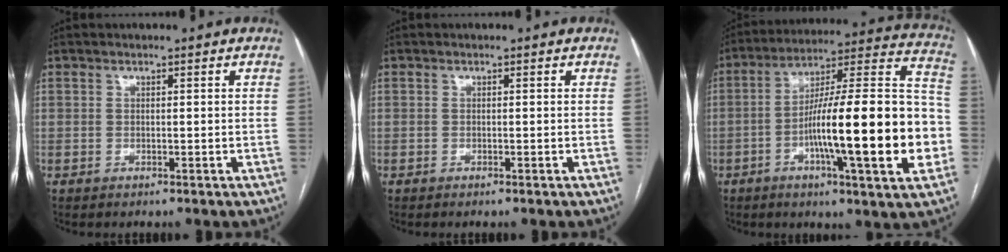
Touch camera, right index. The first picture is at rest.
{"total": 0.0}
{"total": 23.9, "force": [-5.6, 2.1, 23.2], "torque": [-0.312, 0.012, -0.089]}